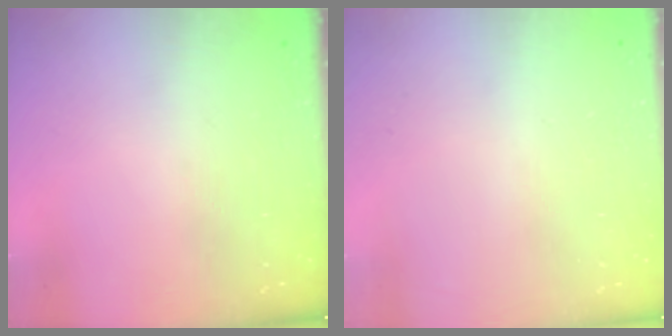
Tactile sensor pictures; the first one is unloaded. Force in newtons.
{"total": 2.6, "press": 2.6, "slide": 0.2}